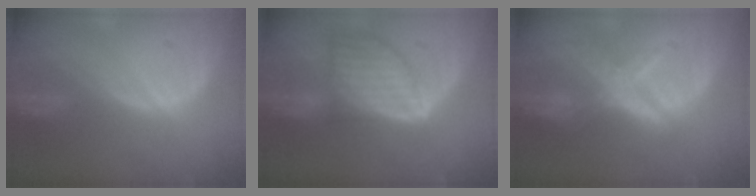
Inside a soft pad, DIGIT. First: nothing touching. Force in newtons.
{"total": 9.0, "press": 9.0, "slide": 0.6}
{"total": 7.1, "press": 6.2, "slide": 3.6}